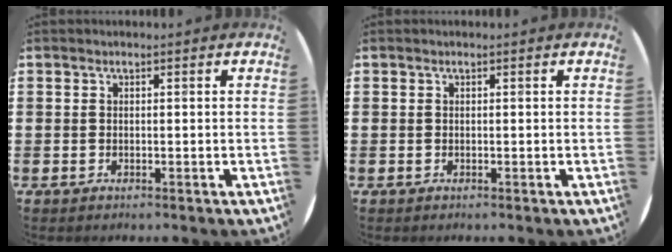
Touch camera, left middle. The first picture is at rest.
{"total": 0.0}